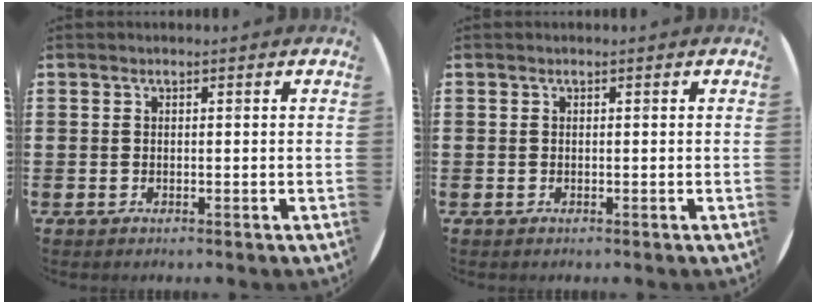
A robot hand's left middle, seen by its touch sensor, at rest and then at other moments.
{"total": 0.0}